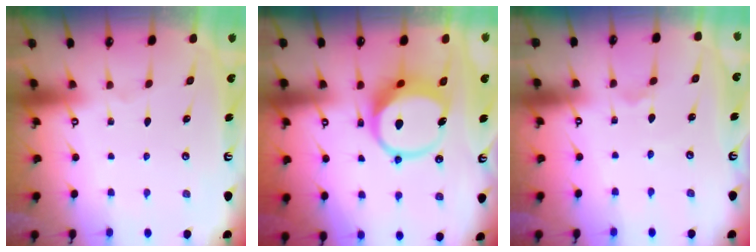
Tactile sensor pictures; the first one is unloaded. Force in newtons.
{"total": 9.3, "press": 9.2, "slide": 1.3}
{"total": 1.8, "press": 1.8, "slide": 0.4}